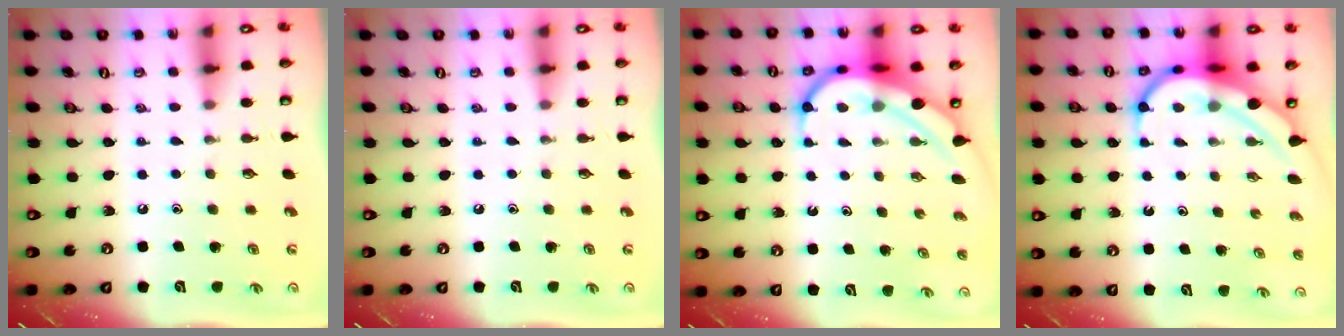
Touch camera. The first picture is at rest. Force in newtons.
{"total": 0.0}
{"total": 9.8, "press": 9.7, "slide": 1.0}
{"total": 9.8, "press": 9.7, "slide": 1.0}